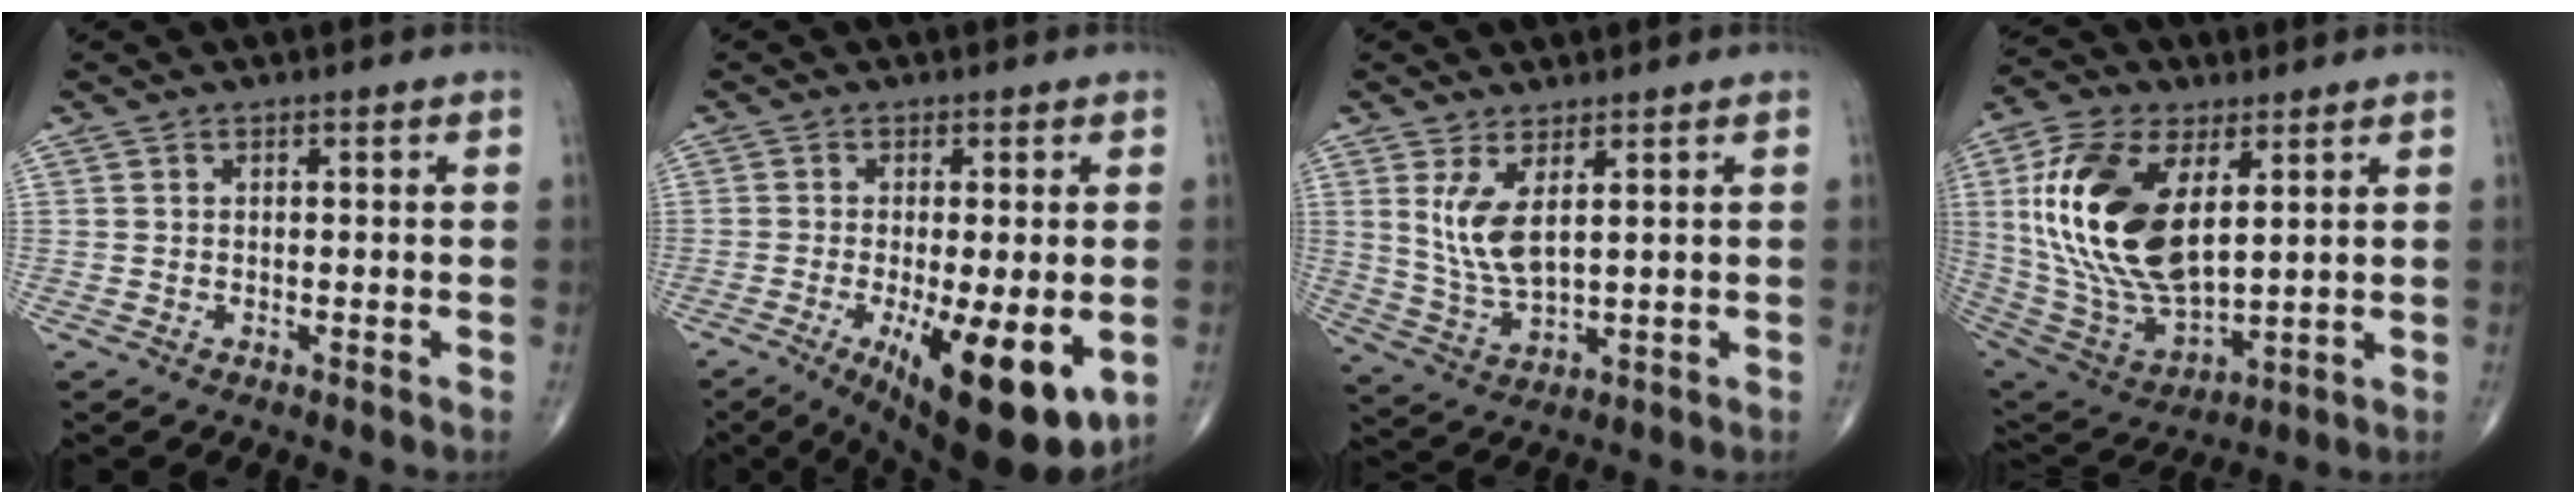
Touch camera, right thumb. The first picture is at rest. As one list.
[{"total": 15.1, "force": [-4.6, 4.5, 13.7], "torque": [-0.185, -0.024, -0.056]}, {"total": 7.5, "force": [2.6, 2.7, 6.5], "torque": [-0.137, -0.025, 0.065]}, {"total": 22.7, "force": [5.7, 11.8, 18.6], "torque": [-0.366, -0.027, 0.112]}]